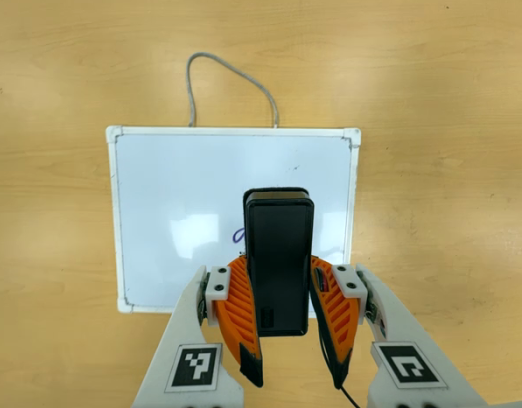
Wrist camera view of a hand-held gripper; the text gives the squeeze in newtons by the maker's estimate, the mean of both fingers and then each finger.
{"total": 8.6, "left": 7.2, "right": 10.0}